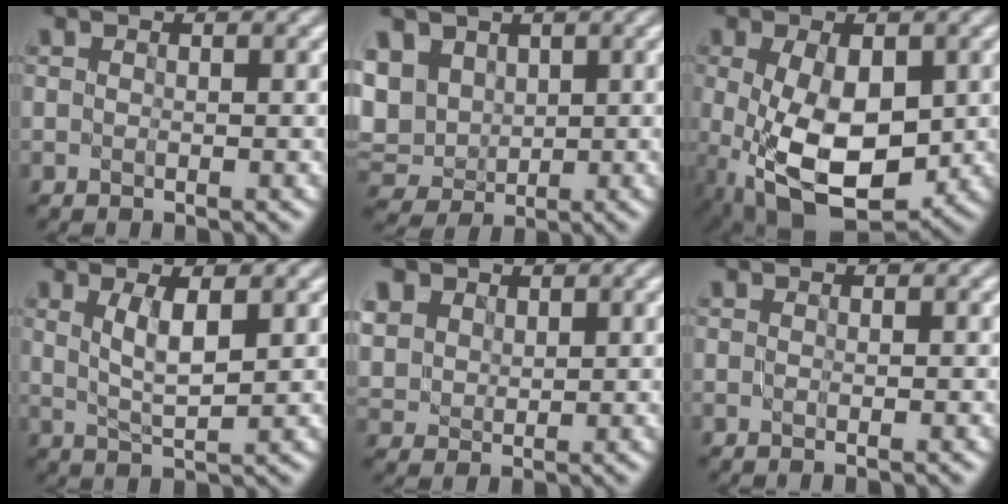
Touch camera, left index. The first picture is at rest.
{"total": 6.5, "force": [2.1, 5.1, 3.4], "torque": [-0.090, 0.022, 0.035]}
{"total": 9.7, "force": [-1.6, 5.4, 7.9], "torque": [-0.170, -0.025, -0.014]}
{"total": 3.3, "force": [1.2, 0.9, 3.0], "torque": [-0.061, -0.004, 0.026]}
{"total": 4.9, "force": [2.7, 3.6, 2.0], "torque": [-0.082, 0.010, 0.061]}
{"total": 0.9, "force": [-0.2, 0.4, 0.8], "torque": [-0.006, -0.008, -0.007]}